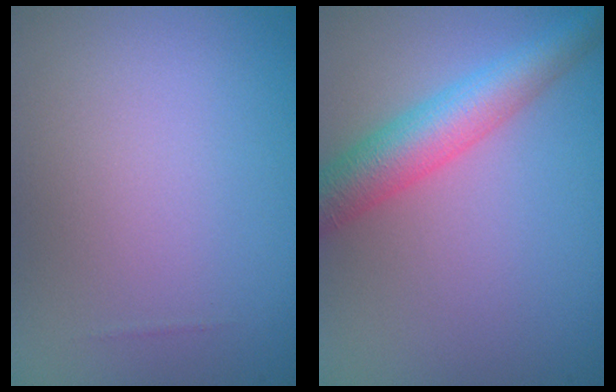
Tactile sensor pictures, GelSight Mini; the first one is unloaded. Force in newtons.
{"total": 5.4, "press": 5.4, "slide": 0.2}